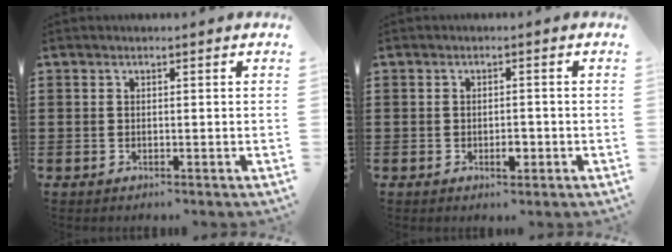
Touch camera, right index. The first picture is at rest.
{"total": 2.6, "force": [-0.9, 1.2, 2.2], "torque": [-0.040, 0.001, -0.017]}